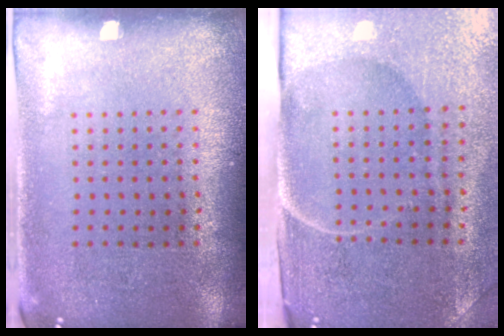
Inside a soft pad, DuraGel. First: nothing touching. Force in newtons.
{"total": 4.9, "press": 4.0, "slide": 2.8}